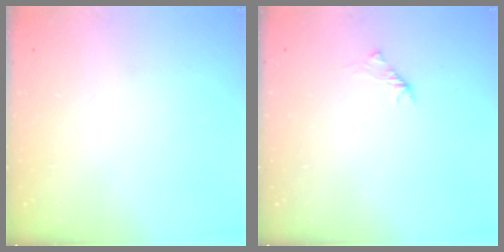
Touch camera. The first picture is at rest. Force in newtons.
{"total": 1.6, "press": 1.4, "slide": 0.6}